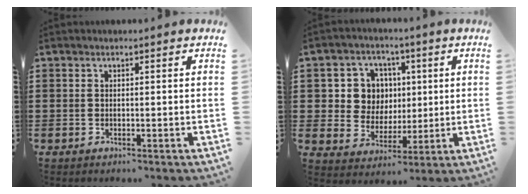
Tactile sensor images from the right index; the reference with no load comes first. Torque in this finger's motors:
{"motor_torque": [0.59, 0.08, 0.23, 0.09]}